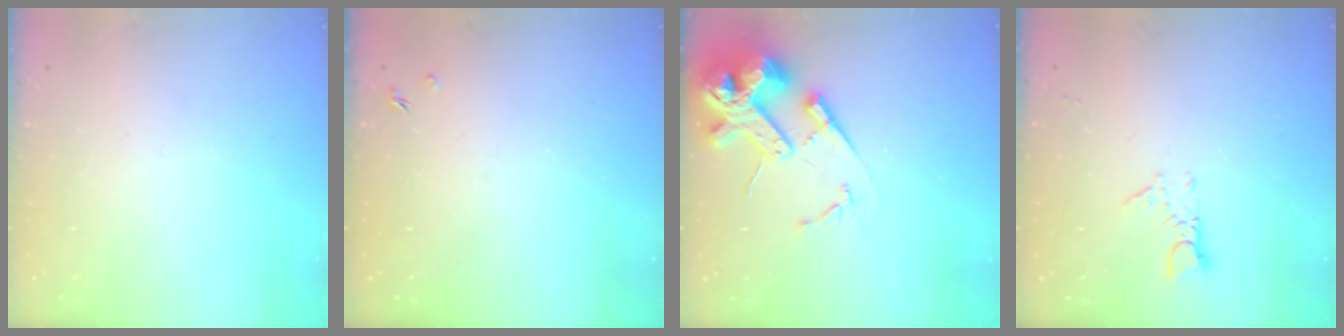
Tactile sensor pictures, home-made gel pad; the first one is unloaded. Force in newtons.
{"total": 1.3, "press": 1.3, "slide": 0.3}
{"total": 17.6, "press": 17.4, "slide": 2.6}
{"total": 2.8, "press": 2.8, "slide": 0.2}